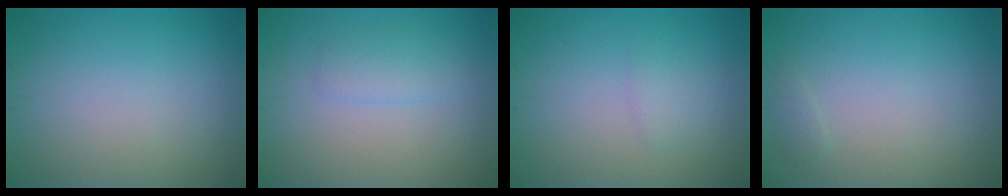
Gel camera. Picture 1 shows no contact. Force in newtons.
{"total": 1.7, "press": 1.7, "slide": 0.0}
{"total": 1.0, "press": 1.0, "slide": 0.1}
{"total": 0.6, "press": 0.6, "slide": 0.1}